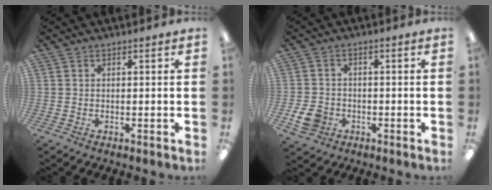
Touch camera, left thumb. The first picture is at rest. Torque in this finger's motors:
{"motor_torque": [-0.50, 0.42, -0.04, 0.24, 0.04]}